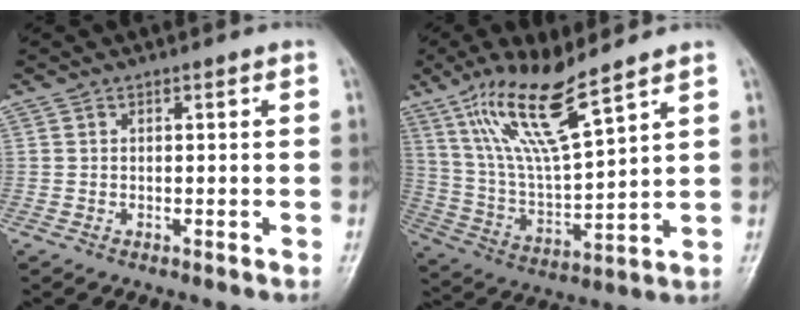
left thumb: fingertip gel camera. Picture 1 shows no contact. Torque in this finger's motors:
{"motor_torque": [0.25, 0.30, 1.51, -1.26, 0.48]}